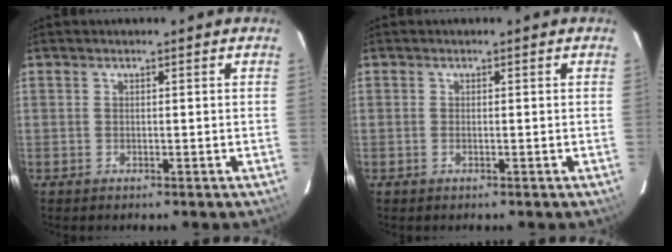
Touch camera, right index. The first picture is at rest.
{"total": 0.6, "force": [-0.2, 0.2, 0.5], "torque": [-0.011, 0.000, -0.005]}